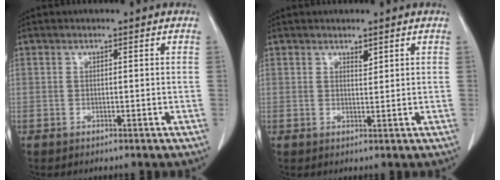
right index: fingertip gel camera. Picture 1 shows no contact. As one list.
[{"total": 1.1, "force": [0.8, 0.3, 0.6], "torque": [-0.010, -0.006, 0.014]}]